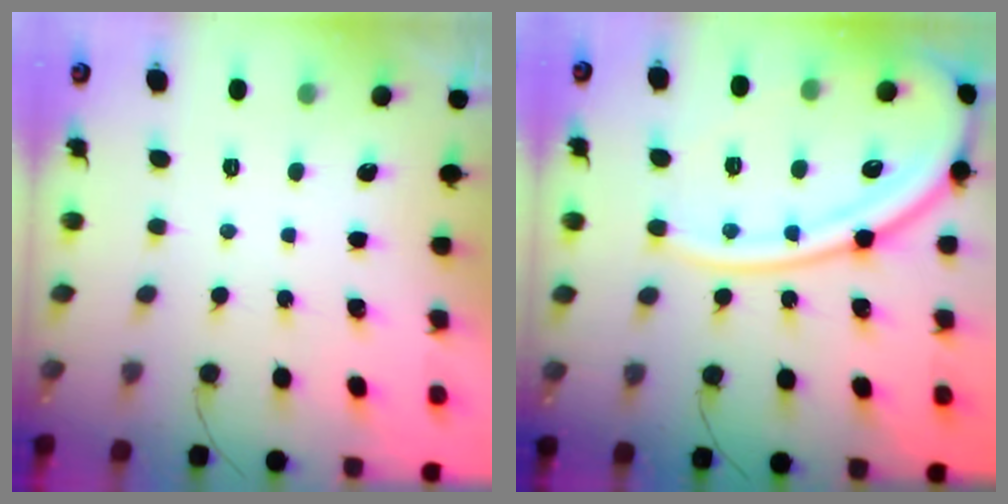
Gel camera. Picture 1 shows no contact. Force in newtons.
{"total": 18.9, "press": 18.8, "slide": 1.9}